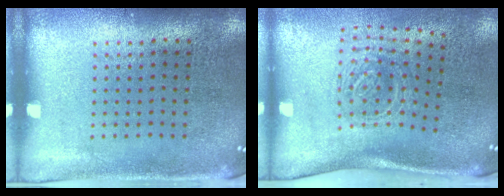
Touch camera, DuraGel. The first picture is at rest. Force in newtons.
{"total": 1.9, "press": 1.3, "slide": 1.4}